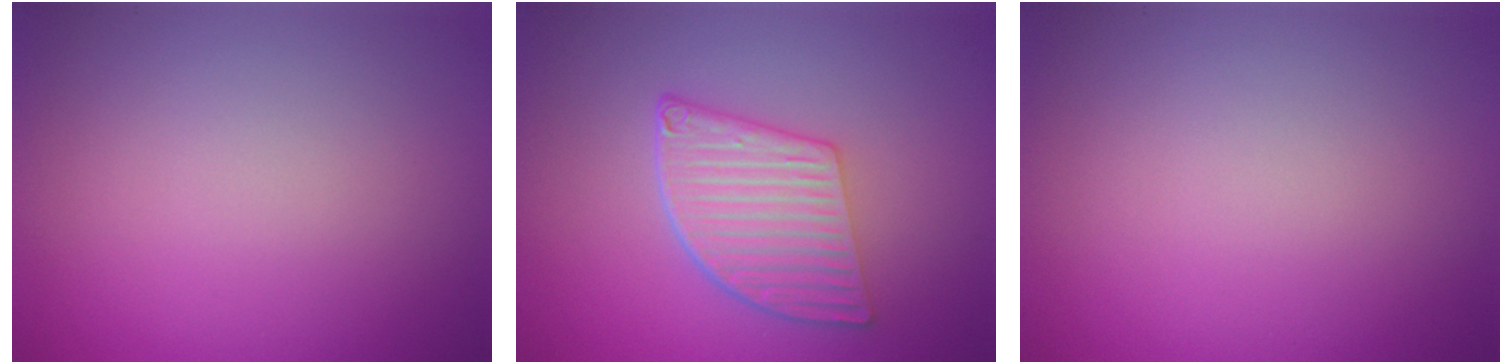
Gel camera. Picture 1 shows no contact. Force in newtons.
{"total": 5.8, "press": 4.2, "slide": 3.9}
{"total": 0.0}